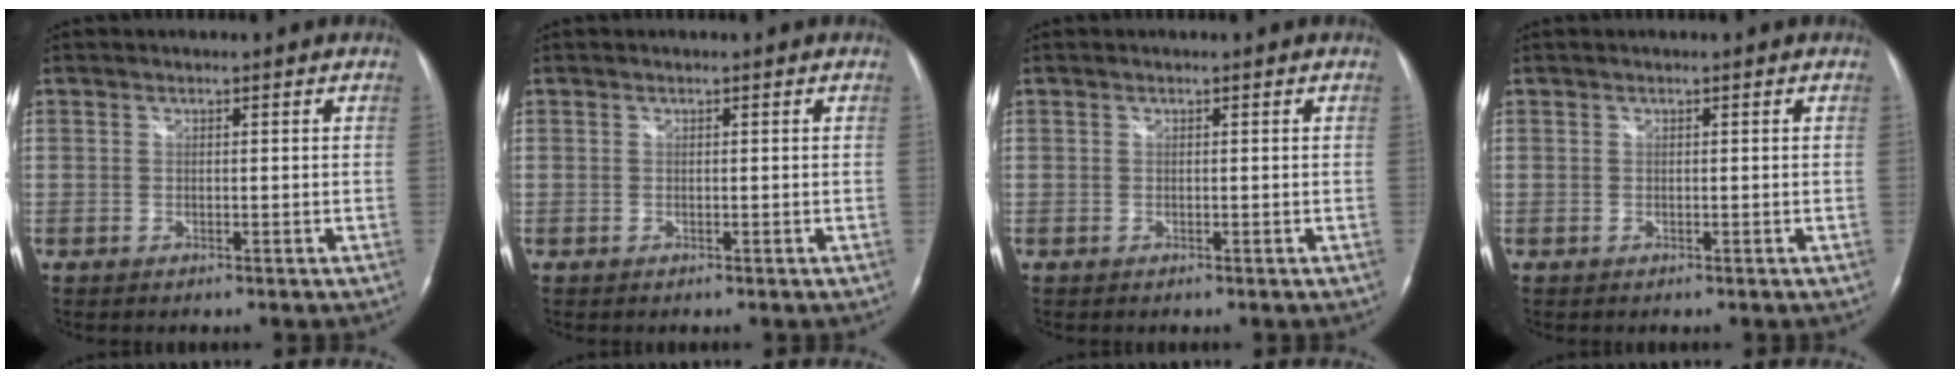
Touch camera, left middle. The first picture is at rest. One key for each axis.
{"total": 0.0}
{"total": 0.0}
{"total": 0.0}